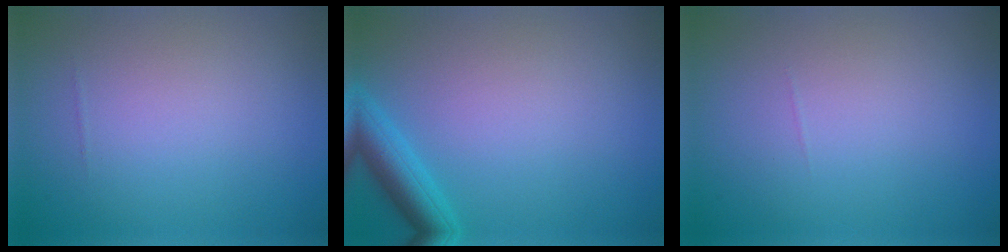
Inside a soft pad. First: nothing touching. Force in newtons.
{"total": 3.4, "press": 3.4, "slide": 0.2}
{"total": 0.0}